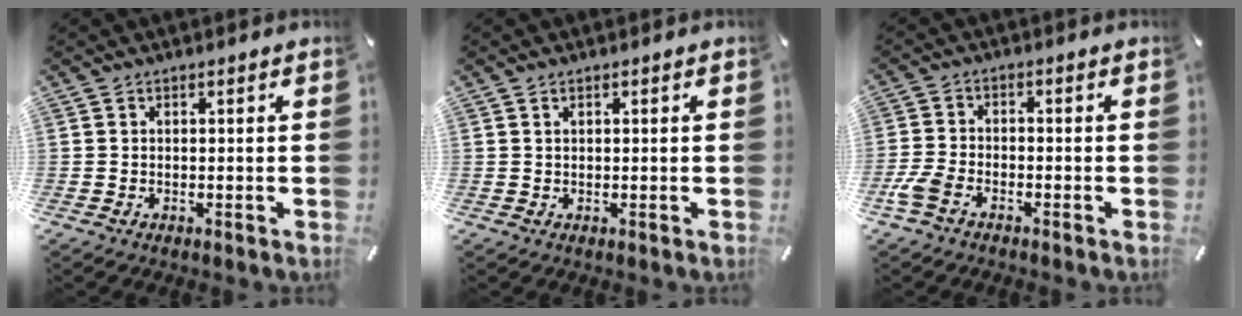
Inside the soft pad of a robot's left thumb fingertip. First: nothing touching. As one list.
[{"total": 0.9, "force": [0.3, 0.4, 0.7], "torque": [-0.014, 0.003, 0.004]}, {"total": 4.8, "force": [-3.1, 2.4, 2.7], "torque": [-0.080, 0.004, -0.065]}]